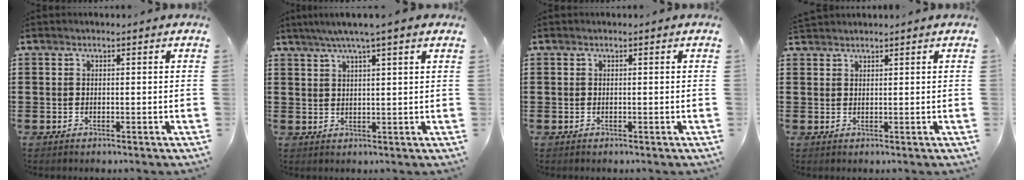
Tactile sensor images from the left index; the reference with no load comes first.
{"total": 4.0, "force": [2.8, -0.5, 2.8], "torque": [-0.061, -0.002, 0.048]}
{"total": 0.0}
{"total": 1.1, "force": [1.1, 0.1, 0.1], "torque": [-0.004, -0.001, 0.022]}